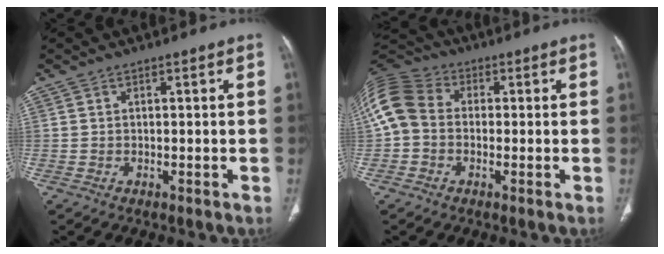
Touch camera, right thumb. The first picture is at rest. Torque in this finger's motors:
{"motor_torque": [0.41, 0.33, 1.25, -0.47, 0.34]}